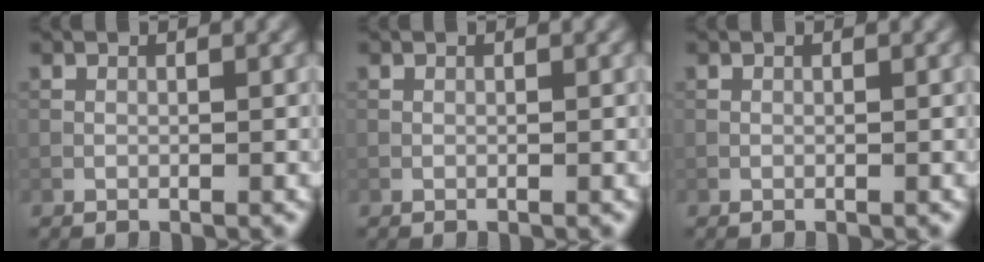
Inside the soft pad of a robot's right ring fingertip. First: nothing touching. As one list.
[{"total": 0.0}, {"total": 0.0}]